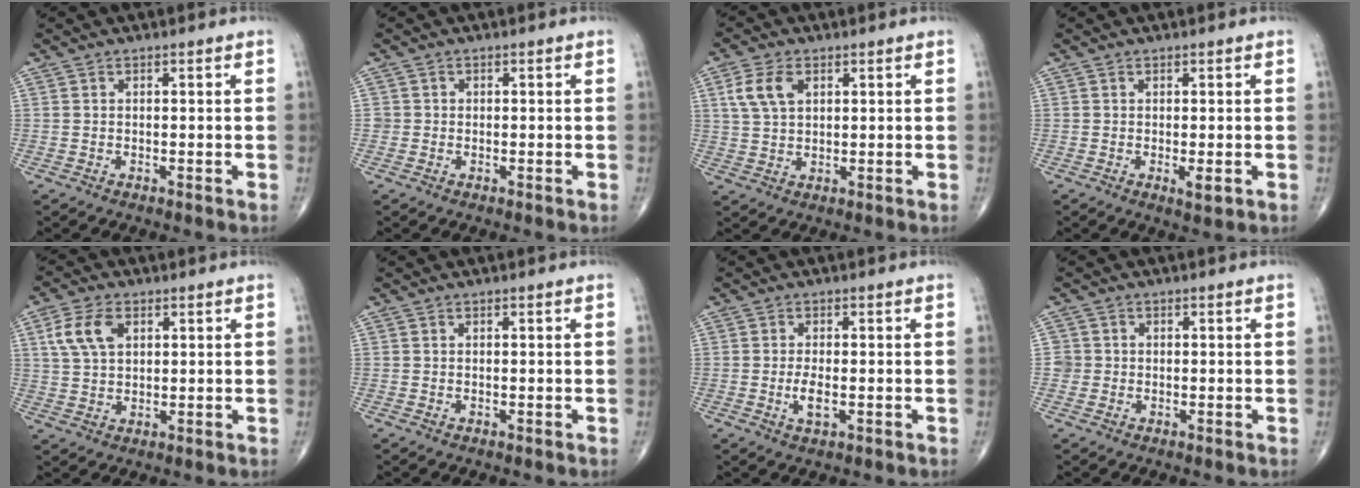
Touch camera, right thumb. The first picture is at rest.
{"total": 1.1, "force": [-0.1, 1.1, 0.0], "torque": [0.007, 0.005, -0.003]}
{"total": 6.4, "force": [2.3, 3.9, 4.5], "torque": [-0.090, 0.001, 0.047]}
{"total": 2.2, "force": [-0.5, 0.6, 2.1], "torque": [-0.031, -0.006, -0.006]}
{"total": 7.3, "force": [2.5, 4.5, 5.1], "torque": [-0.099, 0.001, 0.050]}
{"total": 0.0}
{"total": 3.3, "force": [-0.8, 1.3, 2.9], "torque": [-0.058, -0.002, -0.017]}
{"total": 2.1, "force": [-0.3, 2.1, 0.1], "torque": [0.014, 0.008, -0.007]}